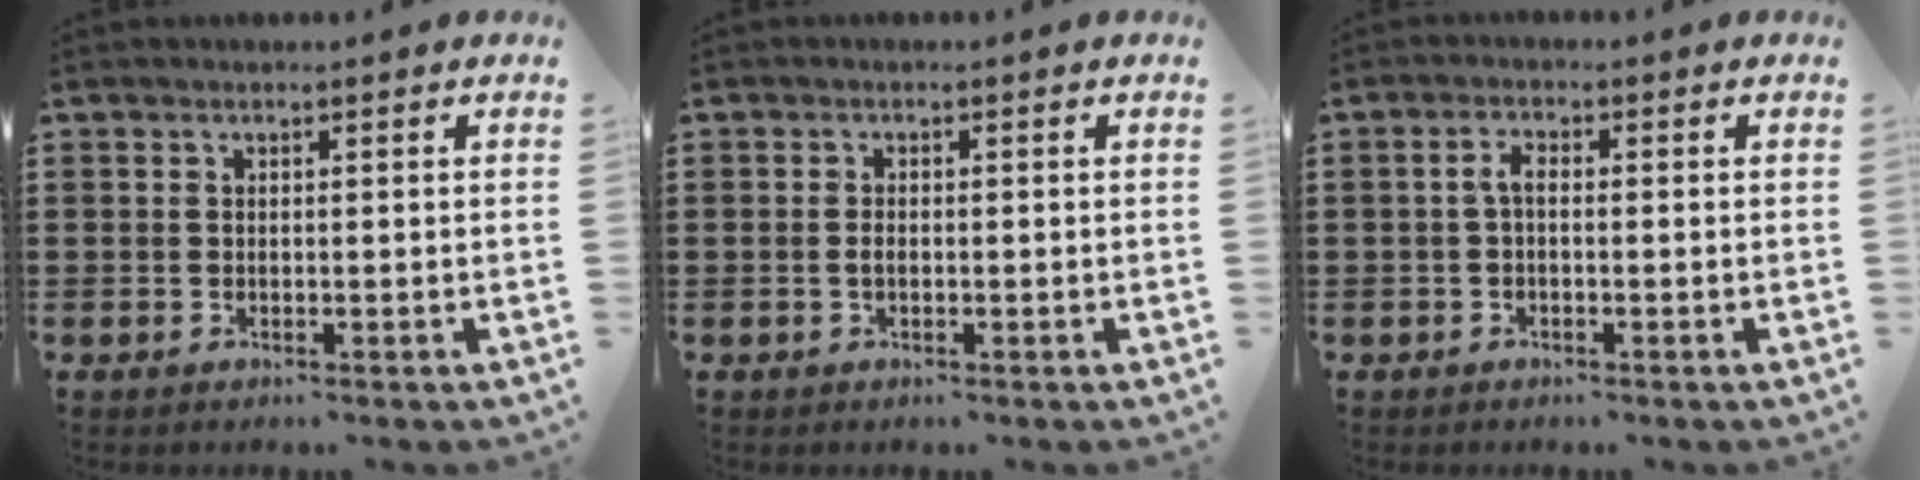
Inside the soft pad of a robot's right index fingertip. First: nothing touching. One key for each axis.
{"total": 1.0, "fx": -0.2, "fy": 0.5, "fz": 0.9, "tx": -0.019, "ty": 0.001, "tz": -0.004}
{"total": 2.1, "fx": -0.3, "fy": 0.8, "fz": 1.9, "tx": -0.052, "ty": -0.002, "tz": -0.012}